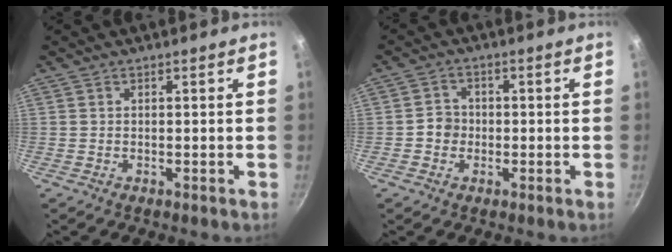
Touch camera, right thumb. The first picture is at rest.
{"total": 3.4, "force": [-0.8, 3.1, 1.2], "torque": [0.004, 0.012, -0.018]}